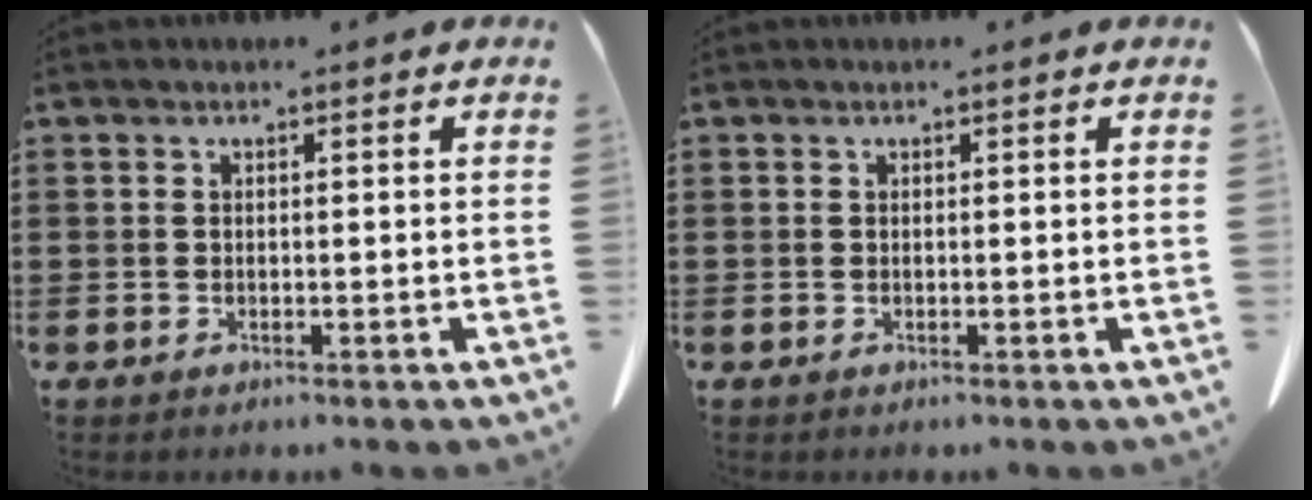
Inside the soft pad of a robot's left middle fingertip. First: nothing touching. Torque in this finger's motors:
{"motor_torque": [-0.05, 0.05, 0.00, 0.00]}